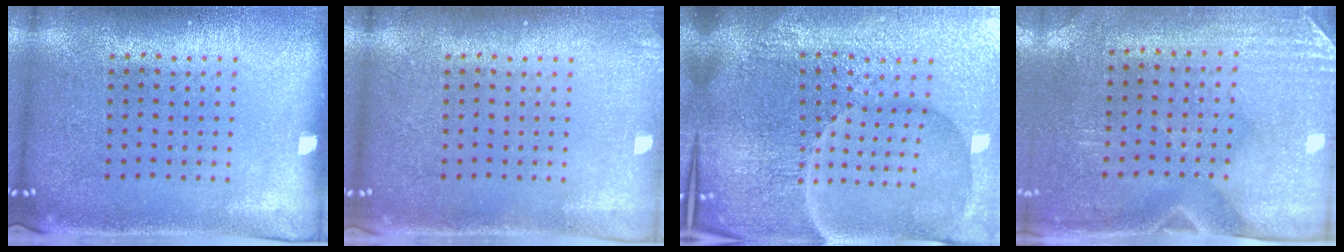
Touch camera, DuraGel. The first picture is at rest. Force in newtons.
{"total": 0.7, "press": 0.7, "slide": 0.1}
{"total": 6.9, "press": 6.2, "slide": 3.2}
{"total": 3.0, "press": 2.6, "slide": 1.5}